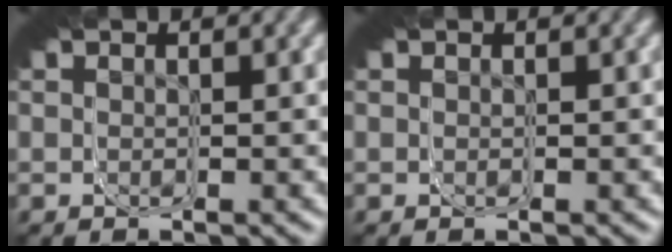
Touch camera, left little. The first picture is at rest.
{"total": 0.0}